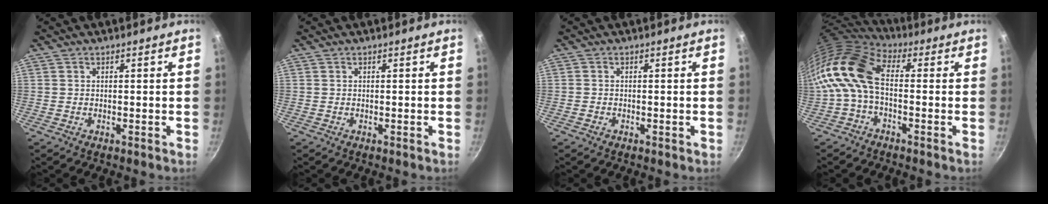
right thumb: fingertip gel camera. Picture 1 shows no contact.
{"total": 0.0}
{"total": 0.7, "force": [-0.4, 0.5, 0.3], "torque": [-0.004, 0.003, -0.008]}
{"total": 12.0, "force": [-0.9, 6.9, 9.8], "torque": [-0.189, 0.028, -0.035]}